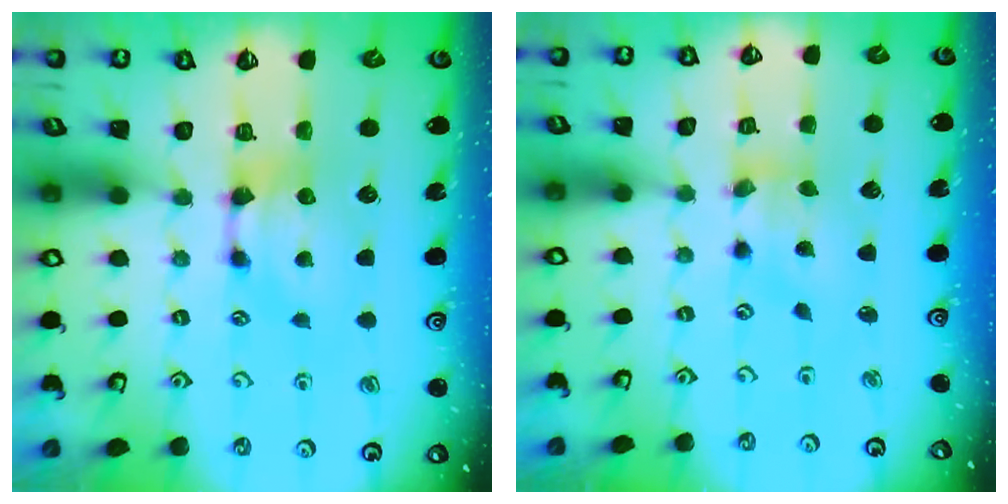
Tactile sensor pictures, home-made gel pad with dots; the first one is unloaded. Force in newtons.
{"total": 1.8, "press": 1.3, "slide": 1.3}